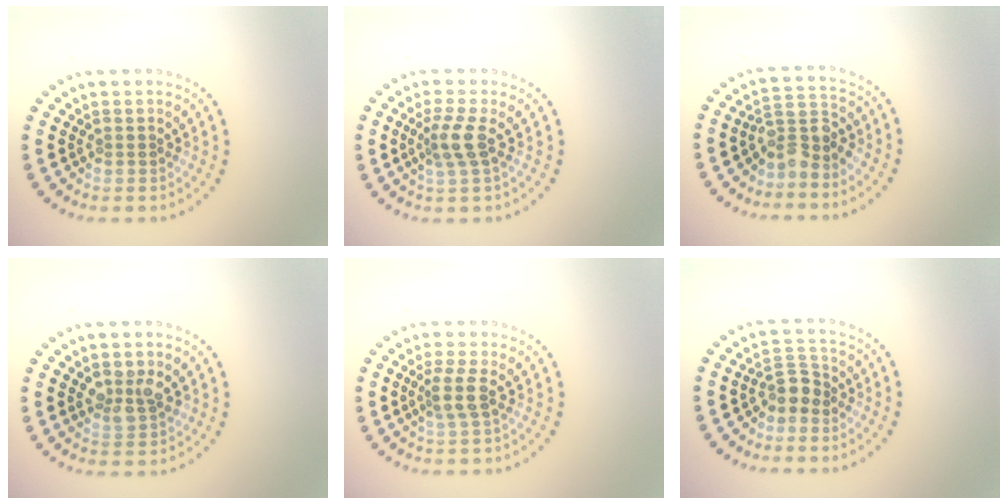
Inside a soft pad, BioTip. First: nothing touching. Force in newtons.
{"total": 2.5, "press": 1.9, "slide": 1.6}
{"total": 2.9, "press": 2.4, "slide": 1.6}
{"total": 2.6, "press": 2.4, "slide": 1.0}
{"total": 2.1, "press": 1.7, "slide": 1.3}
{"total": 2.2, "press": 1.8, "slide": 1.4}